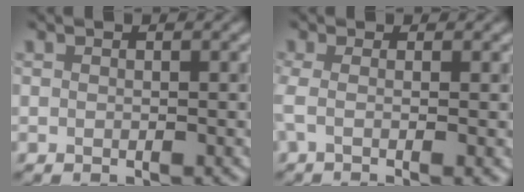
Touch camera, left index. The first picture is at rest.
{"total": 3.3, "force": [-0.4, 0.9, 3.2], "torque": [-0.047, -0.008, -0.013]}